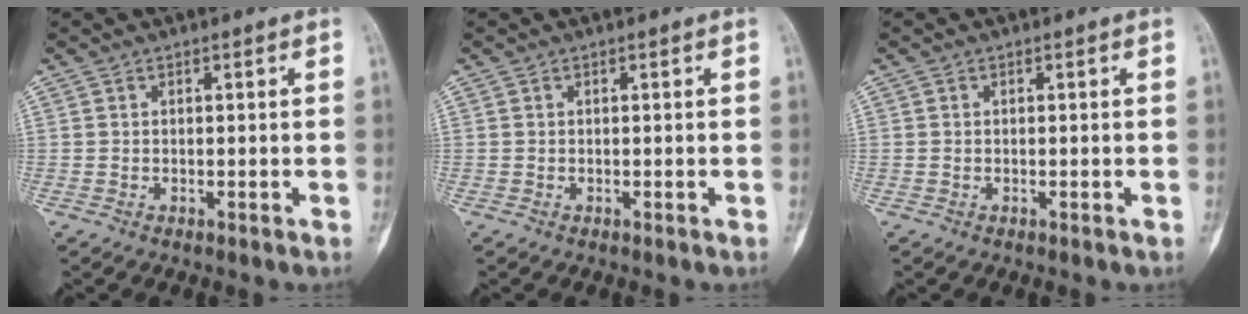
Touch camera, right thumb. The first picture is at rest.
{"total": 0.0}
{"total": 0.0}